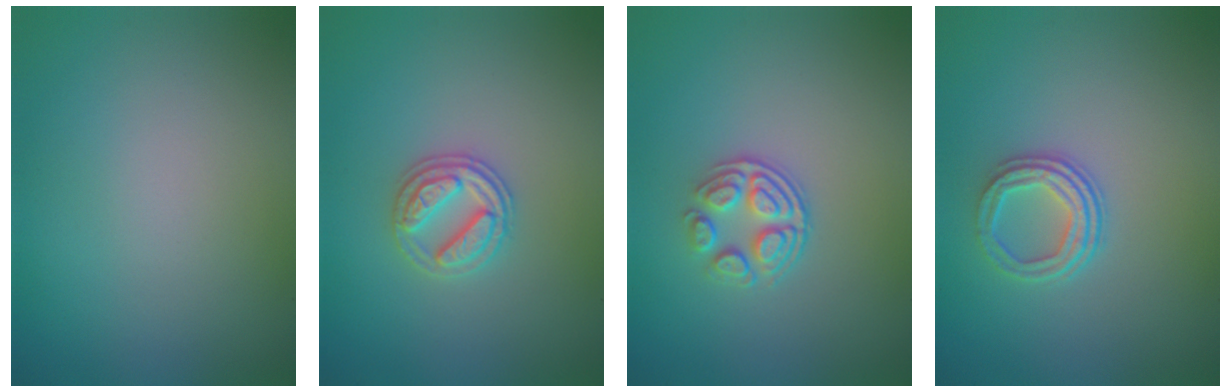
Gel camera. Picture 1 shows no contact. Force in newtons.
{"total": 2.9, "press": 2.8, "slide": 0.9}
{"total": 3.1, "press": 2.6, "slide": 1.7}
{"total": 3.0, "press": 2.4, "slide": 1.7}